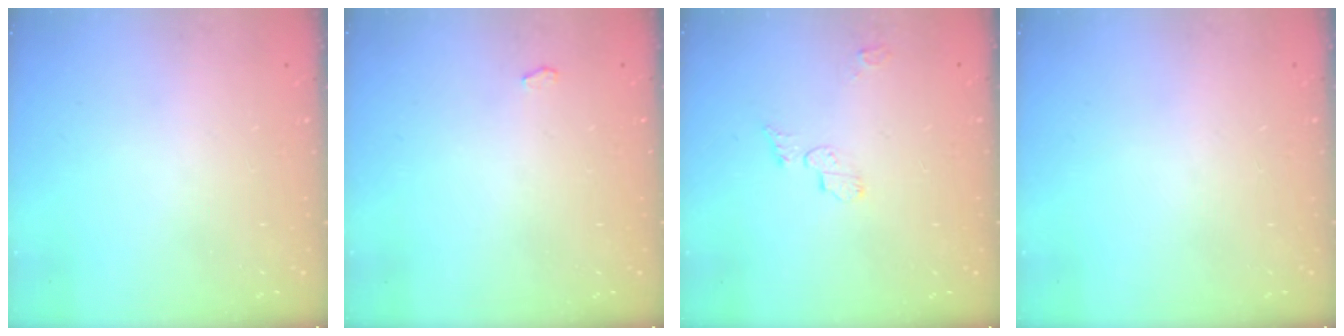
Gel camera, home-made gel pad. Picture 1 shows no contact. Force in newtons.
{"total": 3.6, "press": 3.3, "slide": 1.5}
{"total": 4.8, "press": 4.8, "slide": 0.5}
{"total": 0.0}